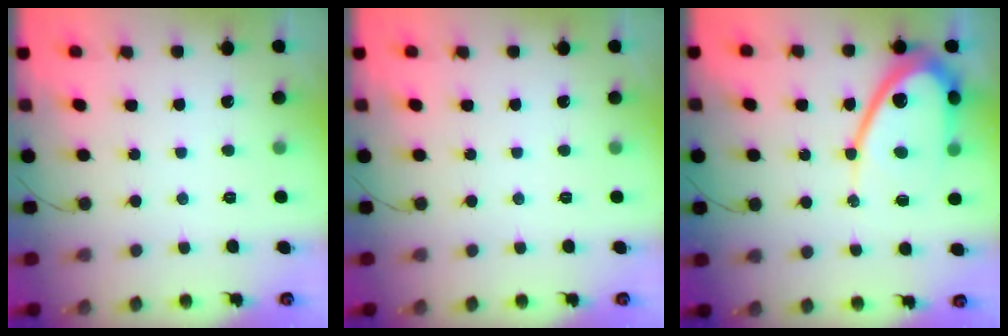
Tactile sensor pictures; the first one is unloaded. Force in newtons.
{"total": 0.0}
{"total": 12.9, "press": 12.9, "slide": 1.2}